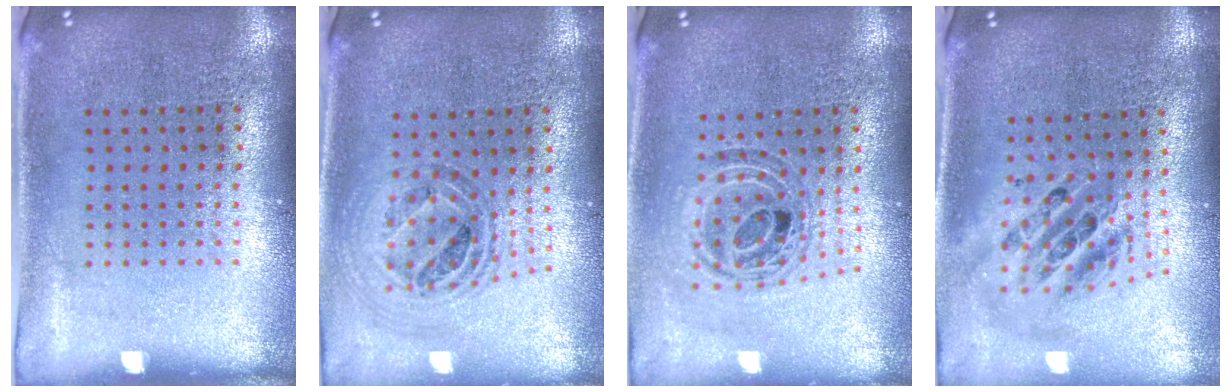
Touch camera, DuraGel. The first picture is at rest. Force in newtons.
{"total": 1.0, "press": 1.0, "slide": 0.3}
{"total": 0.9, "press": 0.9, "slide": 0.2}
{"total": 2.2, "press": 1.7, "slide": 1.4}